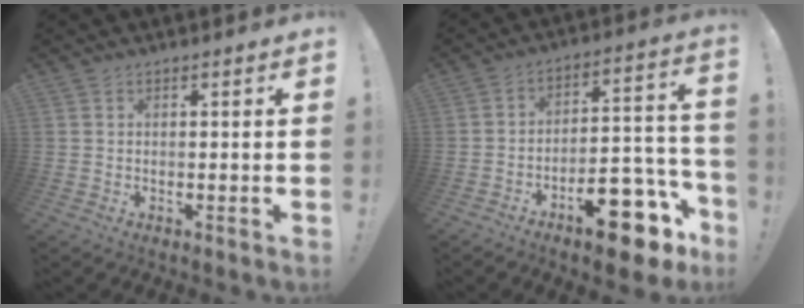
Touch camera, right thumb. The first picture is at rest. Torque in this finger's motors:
{"motor_torque": [2.21, 2.01, 1.27, -1.54, 0.40]}